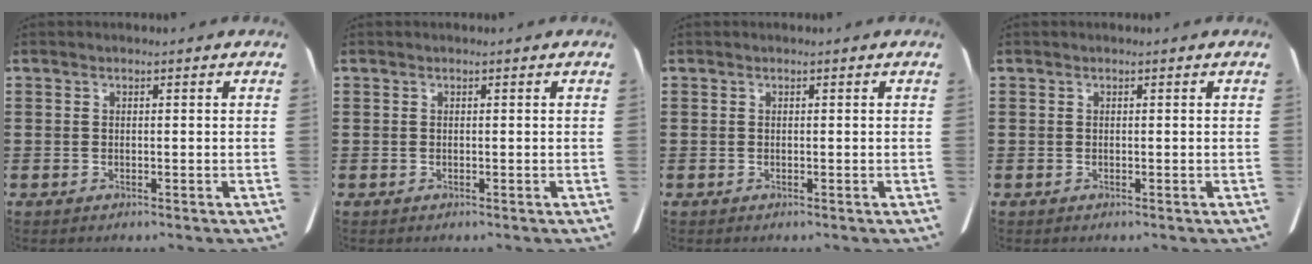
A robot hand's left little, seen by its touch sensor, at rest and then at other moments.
{"total": 0.0}
{"total": 0.0}
{"total": 0.0}